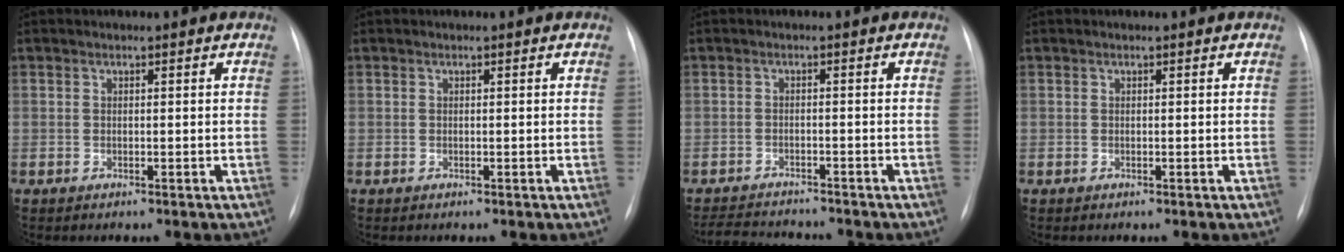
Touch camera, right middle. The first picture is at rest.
{"total": 0.0}
{"total": 7.6, "force": [-7.3, 0.9, 2.0], "torque": [-0.033, -0.004, -0.112]}
{"total": 0.0}